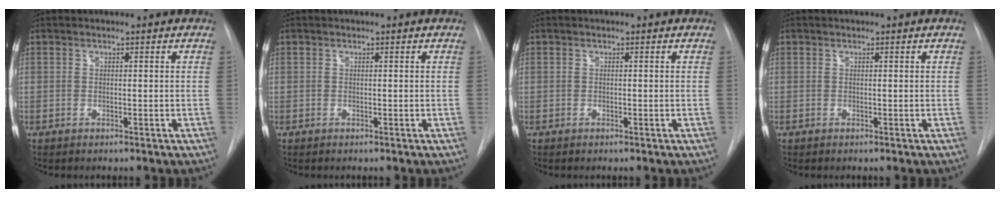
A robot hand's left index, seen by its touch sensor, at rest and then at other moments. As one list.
[{"total": 0.0}, {"total": 0.9, "force": [-0.9, 0.0, -0.1], "torque": [0.002, -0.007, -0.014]}, {"total": 0.0}]